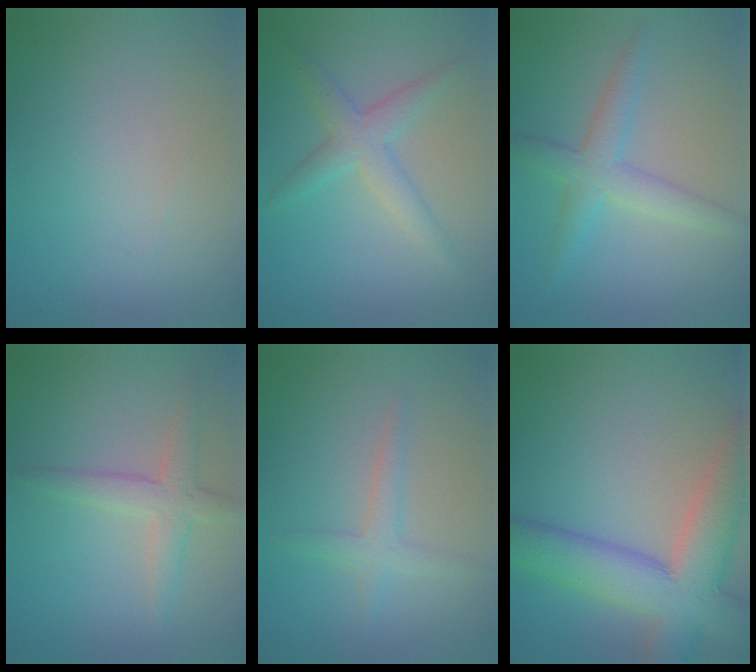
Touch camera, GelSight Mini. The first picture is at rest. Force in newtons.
{"total": 3.0, "press": 3.0, "slide": 0.1}
{"total": 3.4, "press": 3.4, "slide": 0.2}
{"total": 2.9, "press": 2.9, "slide": 0.2}
{"total": 2.0, "press": 2.0, "slide": 0.1}
{"total": 9.8, "press": 9.7, "slide": 0.6}